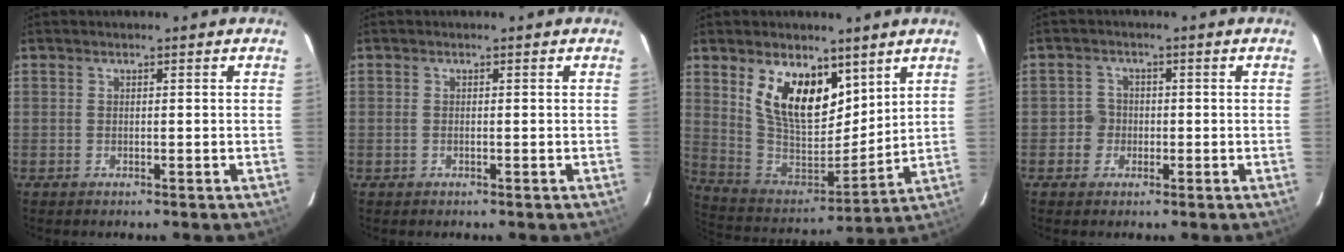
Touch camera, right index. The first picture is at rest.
{"total": 0.5, "force": [-0.1, 0.3, 0.4], "torque": [-0.011, 0.000, -0.004]}
{"total": 16.3, "force": [8.5, 8.7, 10.9], "torque": [-0.207, -0.002, 0.170]}
{"total": 3.0, "force": [-0.9, 2.9, 0.3], "torque": [-0.001, 0.012, -0.016]}